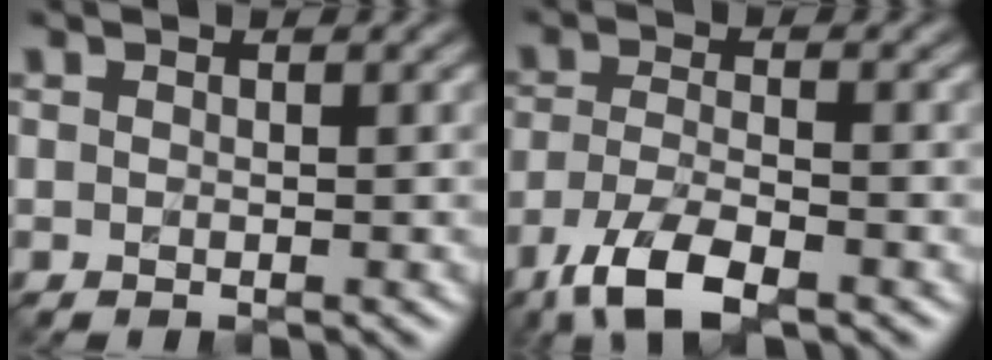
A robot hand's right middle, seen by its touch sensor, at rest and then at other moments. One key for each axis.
{"total": 5.8, "fx": -4.1, "fy": 1.7, "fz": 3.6, "tx": -0.085, "ty": 0.000, "tz": -0.083}